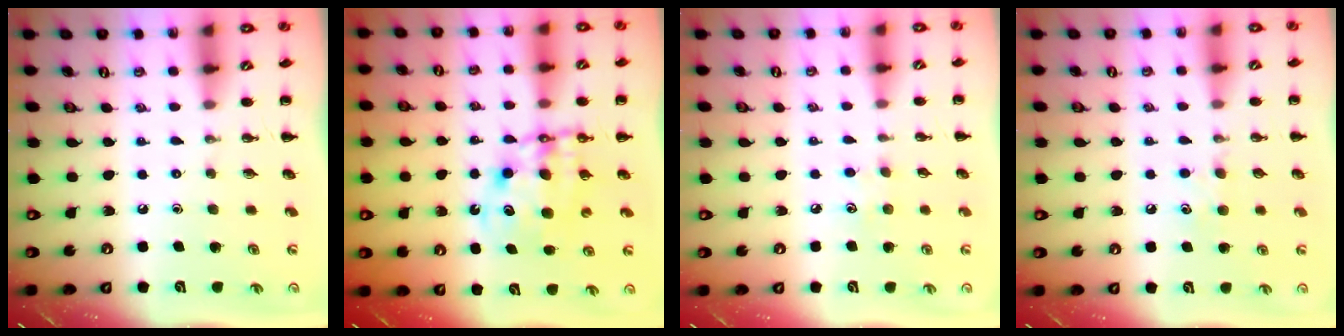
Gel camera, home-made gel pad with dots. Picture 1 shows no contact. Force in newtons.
{"total": 9.5, "press": 9.2, "slide": 2.6}
{"total": 5.2, "press": 5.1, "slide": 1.1}
{"total": 6.7, "press": 6.6, "slide": 1.6}